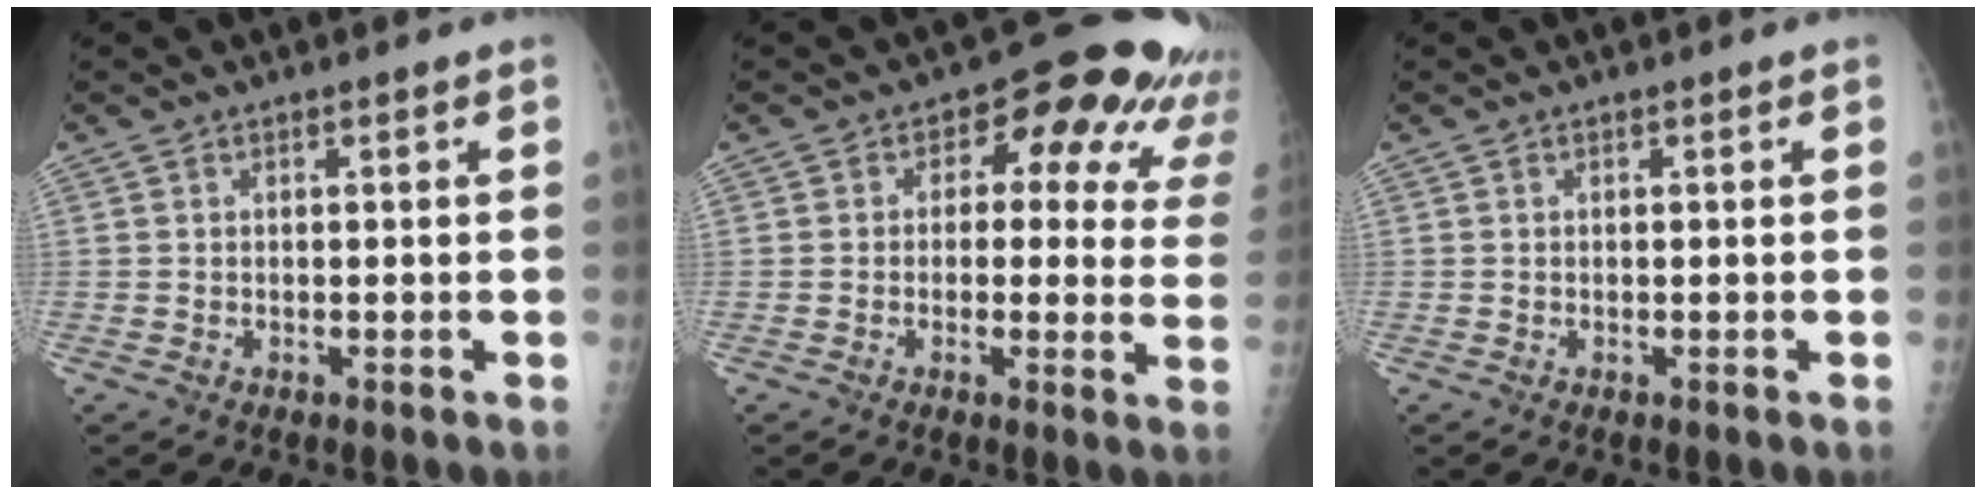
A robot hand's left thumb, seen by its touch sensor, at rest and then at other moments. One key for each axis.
{"total": 16.0, "fx": 6.5, "fy": 9.2, "fz": 11.4, "tx": -0.081, "ty": 0.001, "tz": 0.057}
{"total": 0.0}